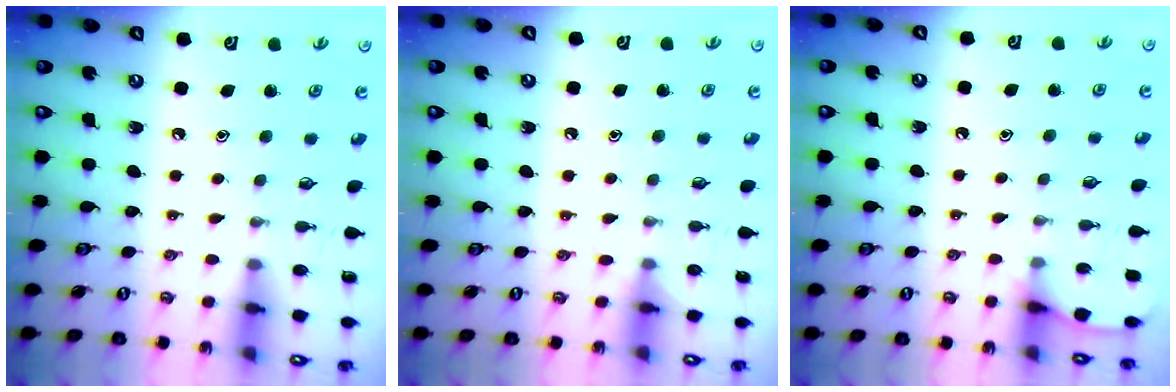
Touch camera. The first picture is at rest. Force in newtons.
{"total": 4.6, "press": 4.5, "slide": 0.6}
{"total": 5.0, "press": 5.0, "slide": 0.7}